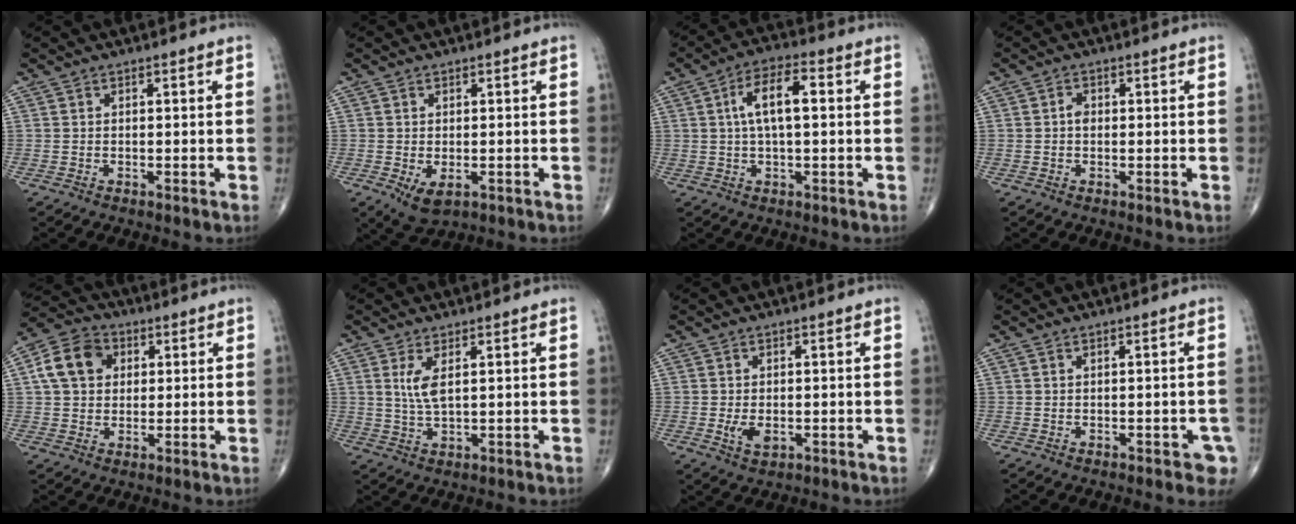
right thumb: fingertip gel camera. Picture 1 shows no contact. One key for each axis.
{"total": 4.5, "fx": -1.3, "fy": 2.6, "fz": 3.5, "tx": -0.058, "ty": -0.011, "tz": -0.010}
{"total": 8.3, "fx": 1.2, "fy": 3.3, "fz": 7.6, "tx": -0.134, "ty": 0.017, "tz": 0.015}
{"total": 1.3, "fx": -0.1, "fy": 1.0, "fz": 0.9, "tx": -0.009, "ty": 0.000, "tz": -0.006}
{"total": 10.0, "fx": 2.4, "fy": 7.9, "fz": 5.7, "tx": -0.089, "ty": 0.010, "tz": 0.035}
{"total": 4.0, "fx": 1.3, "fy": 1.1, "fz": 3.6, "tx": -0.078, "ty": -0.015, "tz": 0.032}
{"total": 3.5, "fx": -0.7, "fy": 2.1, "fz": 2.7, "tx": -0.049, "ty": -0.006, "tz": -0.007}
{"total": 3.1, "fx": -1.3, "fy": 1.5, "fz": 2.5, "tx": -0.011, "ty": 0.005, "tz": -0.013}